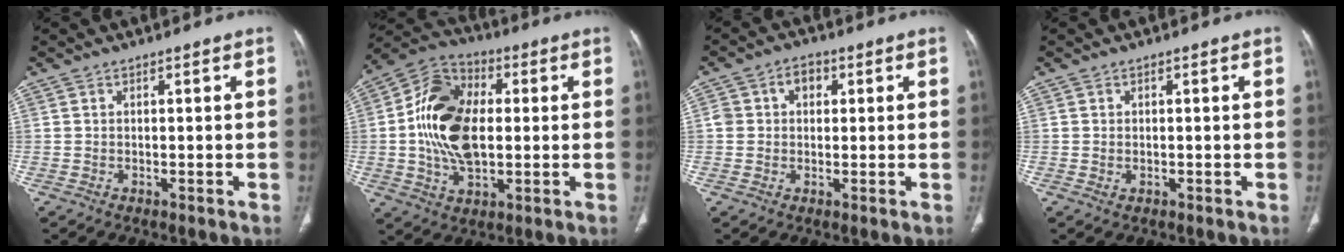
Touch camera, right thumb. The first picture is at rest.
{"total": 16.9, "force": [0.7, 10.4, 13.2], "torque": [-0.238, 0.017, 0.007]}
{"total": 5.0, "force": [1.2, 4.0, 2.7], "torque": [-0.022, 0.012, 0.020]}
{"total": 1.0, "force": [-0.2, 0.7, 0.7], "torque": [-0.016, 0.004, 0.002]}